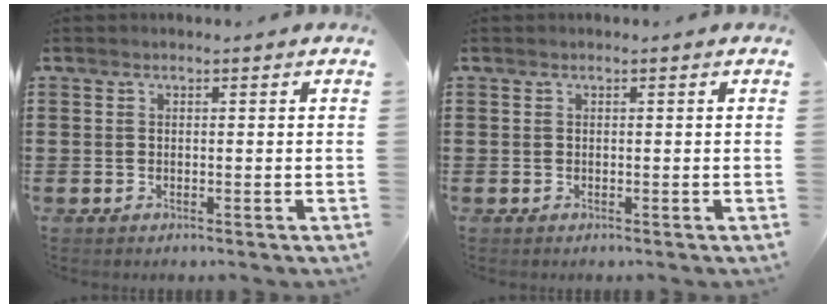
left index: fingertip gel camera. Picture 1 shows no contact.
{"total": 0.0}